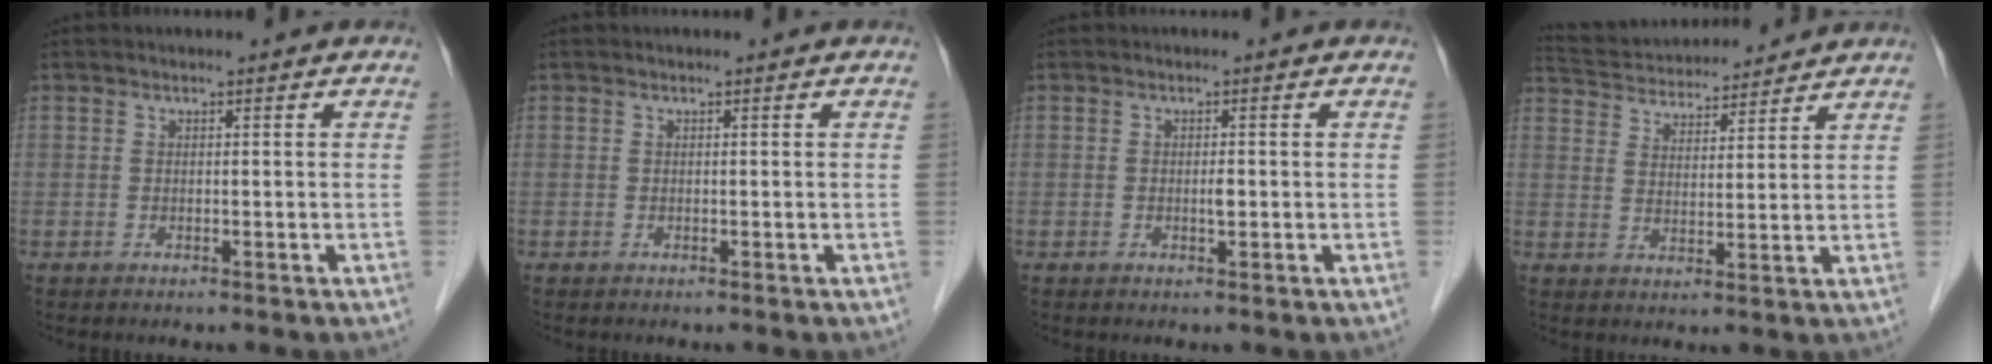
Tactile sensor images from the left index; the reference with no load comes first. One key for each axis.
{"total": 0.0}
{"total": 0.9, "fx": -0.2, "fy": 0.2, "fz": 0.9, "tx": -0.018, "ty": -0.001, "tz": -0.002}
{"total": 13.9, "fx": 13.1, "fy": 2.7, "fz": 3.8, "tx": -0.072, "ty": 0.037, "tz": 0.212}